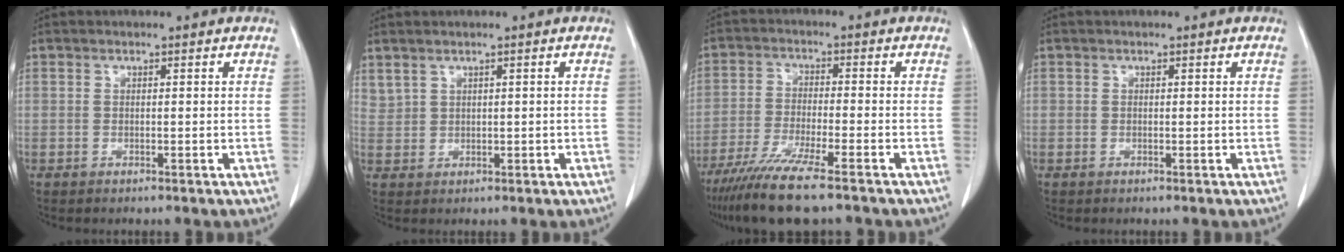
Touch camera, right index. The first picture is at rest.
{"total": 1.9, "force": [1.3, 1.1, 0.6], "torque": [-0.016, 0.010, 0.038]}
{"total": 10.9, "force": [-8.1, 0.2, 7.2], "torque": [-0.127, -0.031, -0.139]}
{"total": 0.0}